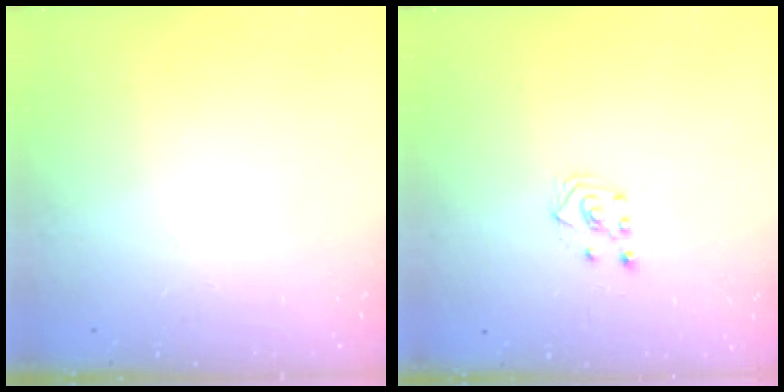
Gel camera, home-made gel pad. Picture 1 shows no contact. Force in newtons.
{"total": 3.7, "press": 3.7, "slide": 0.7}